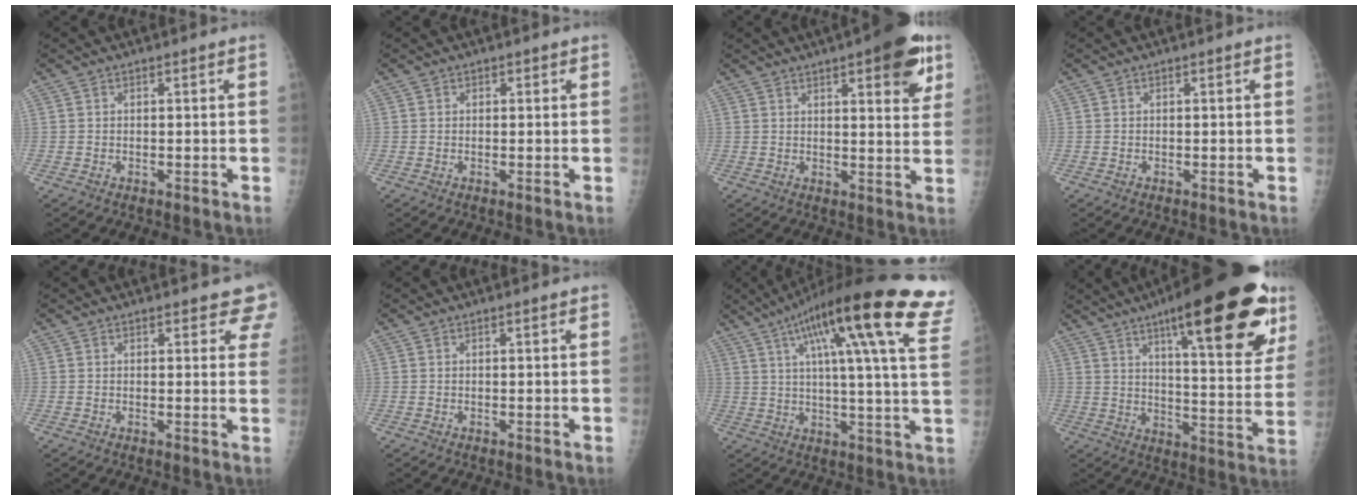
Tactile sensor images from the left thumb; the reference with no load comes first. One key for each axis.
{"total": 0.7, "fx": 0.3, "fy": 0.6, "fz": 0.1, "tx": 0.008, "ty": 0.001, "tz": 0.002}
{"total": 12.2, "fx": 6.3, "fy": 3.8, "fz": 9.8, "tx": -0.096, "ty": -0.022, "tz": 0.075}
{"total": 0.0}
{"total": 5.5, "fx": 4.6, "fy": 2.1, "fz": 2.2, "tx": 0.012, "ty": -0.016, "tz": 0.039}
{"total": 0.9, "fx": 0.6, "fy": 0.1, "fz": 0.6, "tx": -0.006, "ty": 0.001, "tz": 0.008}
{"total": 28.1, "fx": 15.0, "fy": 4.4, "fz": 23.3, "tx": -0.308, "ty": -0.011, "tz": 0.198}
{"total": 27.6, "fx": 15.4, "fy": 7.1, "fz": 21.8, "tx": -0.278, "ty": -0.047, "tz": 0.221}